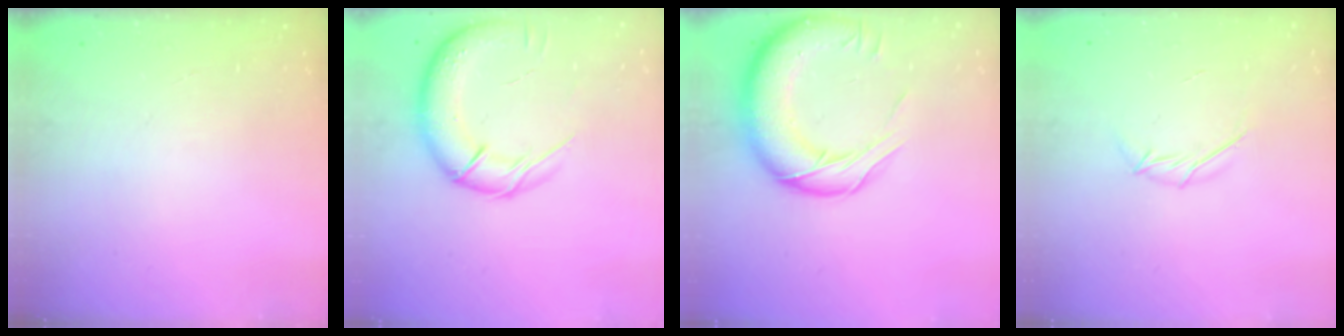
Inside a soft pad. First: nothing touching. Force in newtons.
{"total": 15.7, "press": 15.2, "slide": 3.7}
{"total": 17.0, "press": 16.5, "slide": 4.1}
{"total": 5.4, "press": 5.3, "slide": 1.1}